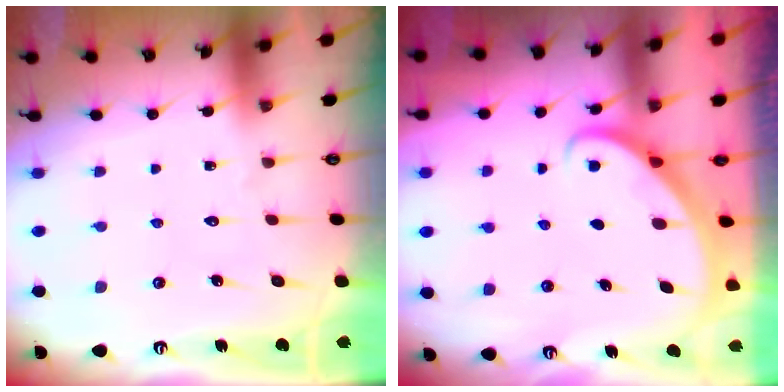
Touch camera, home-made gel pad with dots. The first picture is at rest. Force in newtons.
{"total": 2.9, "press": 2.9, "slide": 0.2}